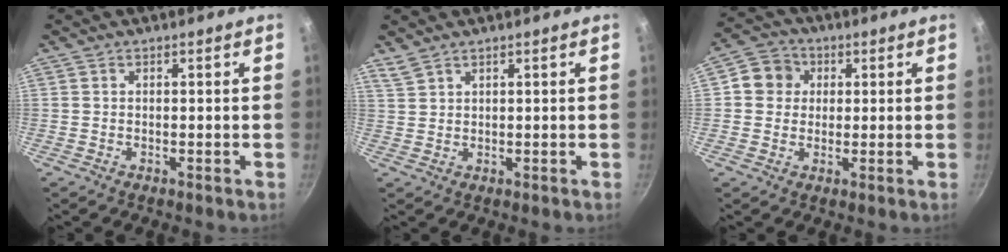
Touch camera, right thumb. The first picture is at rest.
{"total": 2.3, "force": [2.0, 0.7, 0.8], "torque": [-0.019, -0.001, 0.048]}
{"total": 5.5, "force": [1.2, 5.1, 1.7], "torque": [0.005, 0.007, 0.007]}